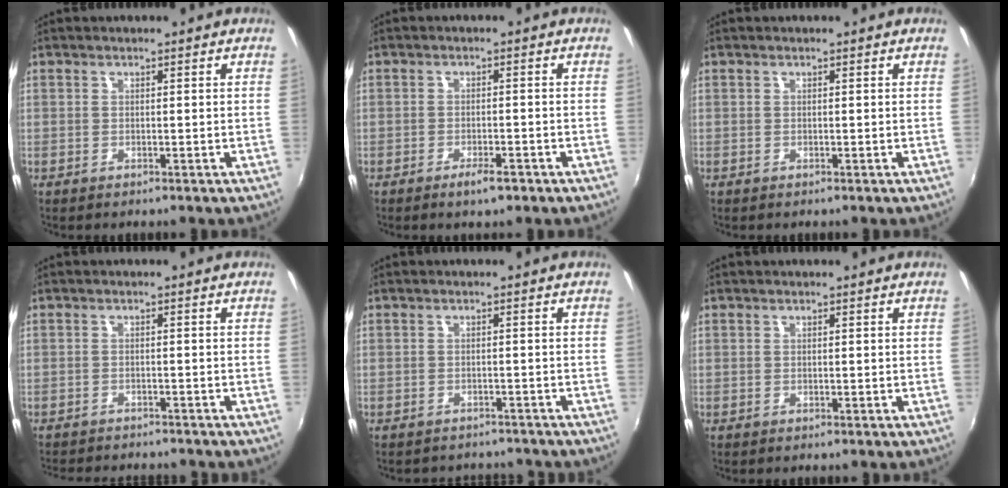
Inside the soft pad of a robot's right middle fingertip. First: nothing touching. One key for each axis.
{"total": 3.5, "fx": -2.3, "fy": 1.0, "fz": 2.4, "tx": -0.050, "ty": -0.004, "tz": -0.037}
{"total": 0.0}
{"total": 7.1, "fx": -6.5, "fy": 1.5, "fz": 2.2, "tx": -0.058, "ty": -0.017, "tz": -0.096}
{"total": 5.8, "fx": -5.3, "fy": 2.1, "fz": 1.2, "tx": -0.028, "ty": -0.009, "tz": -0.068}
{"total": 0.0}